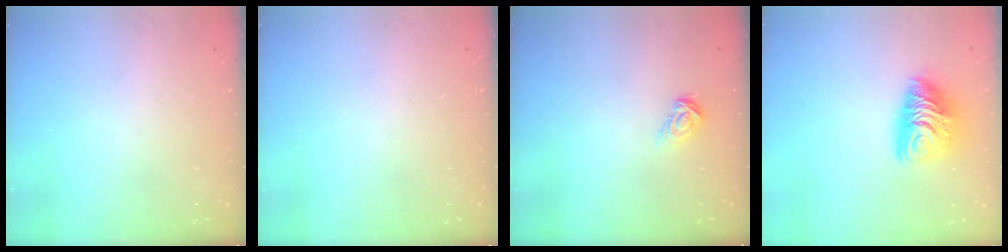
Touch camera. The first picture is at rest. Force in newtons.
{"total": 0.0}
{"total": 5.1, "press": 5.1, "slide": 0.5}
{"total": 10.4, "press": 10.4, "slide": 0.9}